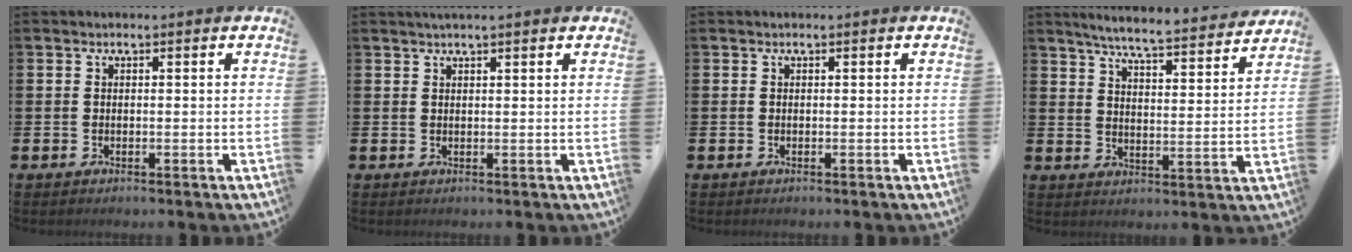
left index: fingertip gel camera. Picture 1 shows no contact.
{"total": 1.4, "force": [1.2, -0.1, 0.6], "torque": [-0.010, 0.001, 0.022]}
{"total": 0.0}
{"total": 6.4, "force": [6.1, -0.1, 2.0], "torque": [-0.055, -0.045, 0.103]}